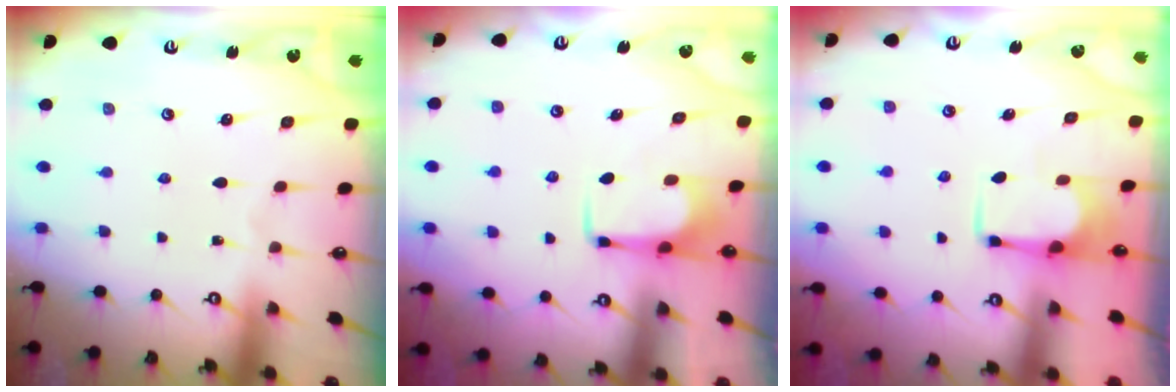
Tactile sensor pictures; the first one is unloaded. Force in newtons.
{"total": 1.5, "press": 1.5, "slide": 0.4}
{"total": 1.7, "press": 1.6, "slide": 0.7}